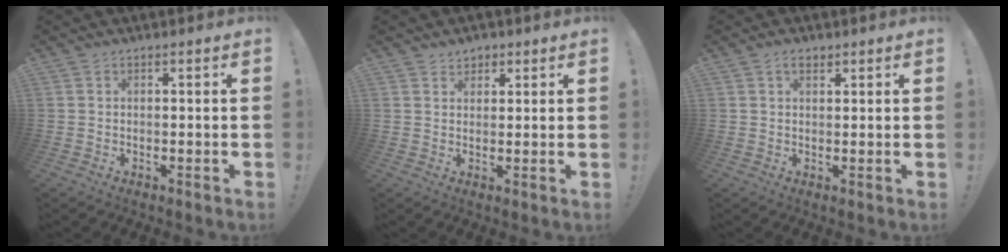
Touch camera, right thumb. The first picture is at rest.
{"total": 2.6, "force": [1.8, 1.9, 0.4], "torque": [0.004, -0.009, 0.030]}
{"total": 2.2, "force": [1.3, 1.3, 1.3], "torque": [-0.019, -0.001, 0.021]}